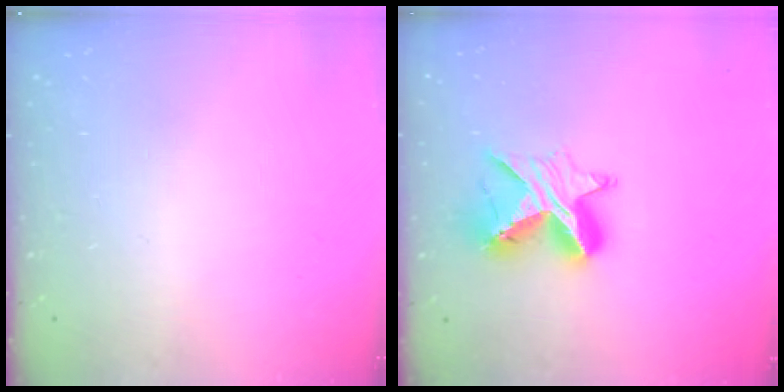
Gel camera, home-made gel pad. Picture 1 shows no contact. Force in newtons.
{"total": 10.1, "press": 10.1, "slide": 0.7}